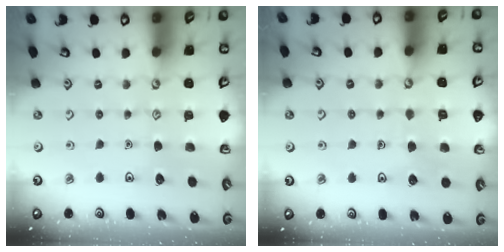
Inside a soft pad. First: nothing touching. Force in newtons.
{"total": 3.5, "press": 3.5, "slide": 0.1}